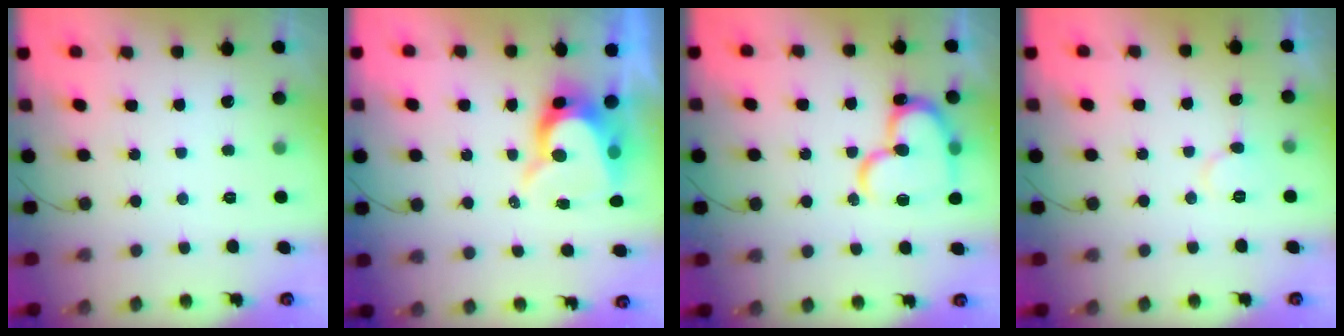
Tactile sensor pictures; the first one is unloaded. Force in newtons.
{"total": 9.8, "press": 9.7, "slide": 0.7}
{"total": 18.1, "press": 18.1, "slide": 1.8}
{"total": 5.6, "press": 5.6, "slide": 0.5}